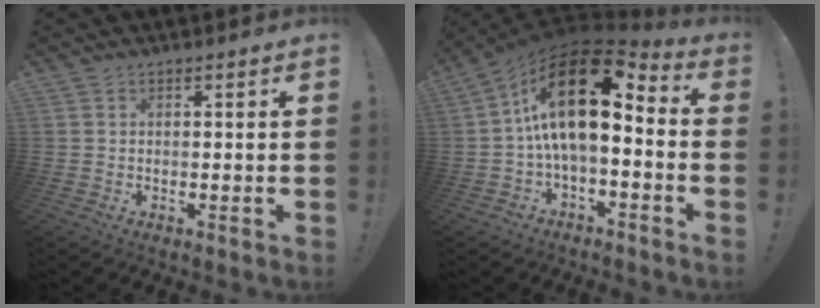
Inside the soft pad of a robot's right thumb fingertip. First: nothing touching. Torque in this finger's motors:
{"motor_torque": [1.82, 2.71, 2.03, -0.35, 0.47]}